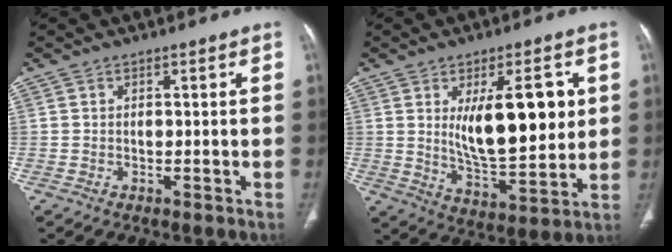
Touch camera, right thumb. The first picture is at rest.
{"total": 16.2, "force": [3.6, 6.5, 14.4], "torque": [-0.201, -0.032, 0.068]}